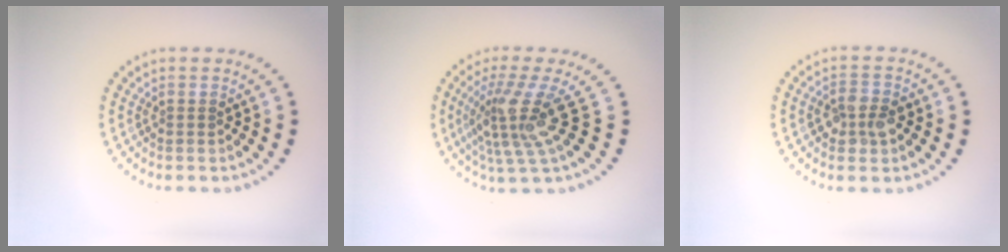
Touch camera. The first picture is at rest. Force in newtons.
{"total": 4.7, "press": 3.2, "slide": 3.4}
{"total": 2.6, "press": 2.5, "slide": 0.7}